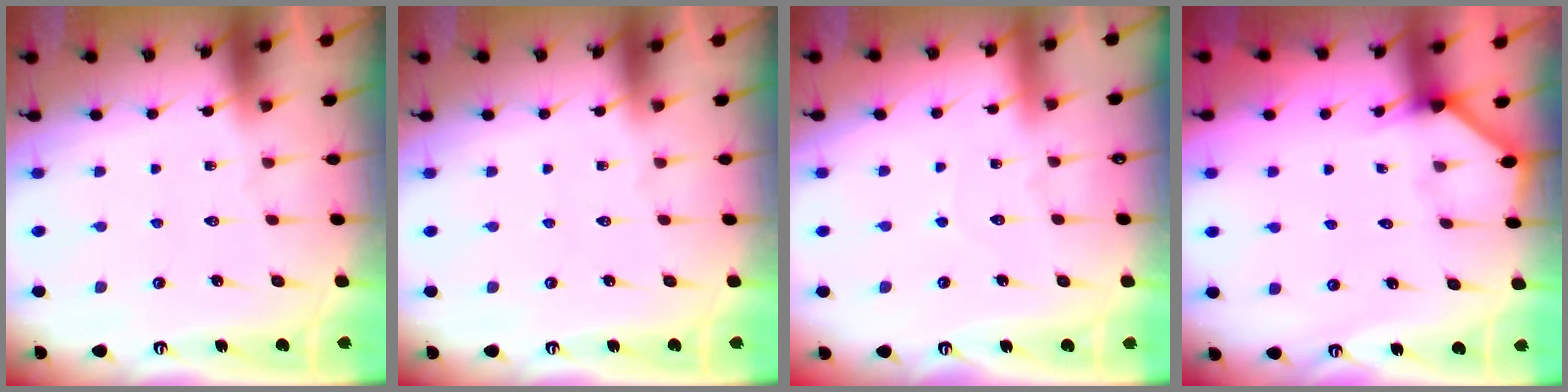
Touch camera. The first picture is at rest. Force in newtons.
{"total": 0.0}
{"total": 2.5, "press": 2.5, "slide": 0.3}
{"total": 2.2, "press": 2.2, "slide": 0.4}